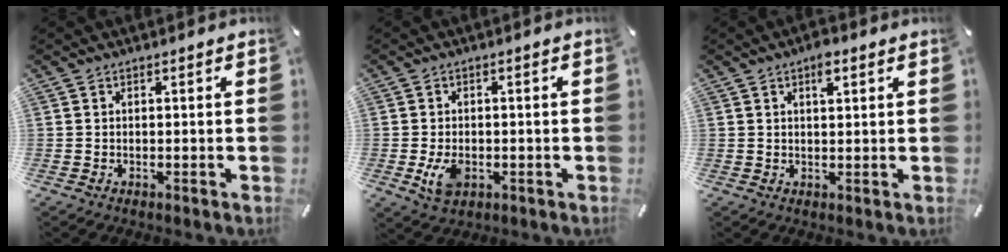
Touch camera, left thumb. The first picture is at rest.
{"total": 5.4, "force": [-1.5, 3.5, 3.8], "torque": [-0.090, 0.000, -0.029]}
{"total": 2.3, "force": [1.2, 0.8, 1.8], "torque": [-0.024, -0.004, 0.016]}